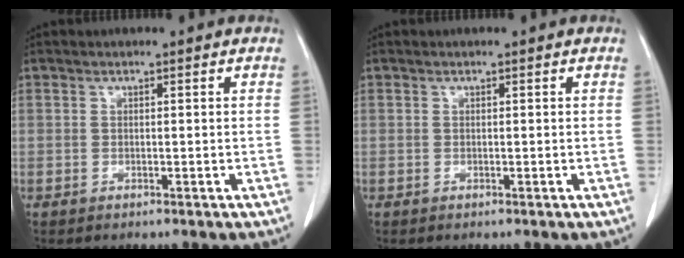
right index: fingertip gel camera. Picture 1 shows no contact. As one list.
[{"total": 0.0}]